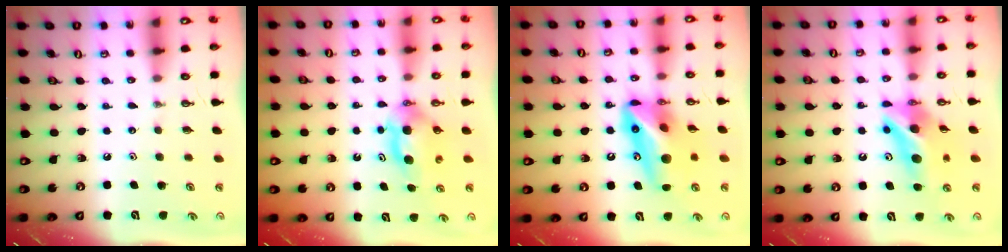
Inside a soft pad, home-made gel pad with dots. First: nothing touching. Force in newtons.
{"total": 6.8, "press": 5.9, "slide": 3.2}
{"total": 14.4, "press": 14.2, "slide": 2.3}
{"total": 11.8, "press": 11.8, "slide": 1.2}